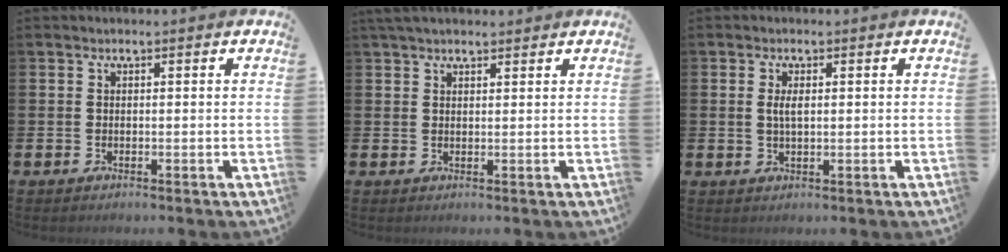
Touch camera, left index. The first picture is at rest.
{"total": 2.6, "force": [2.3, 0.8, 0.9], "torque": [-0.008, -0.003, 0.040]}
{"total": 2.1, "force": [0.5, 0.8, 1.9], "torque": [-0.036, 0.003, 0.006]}